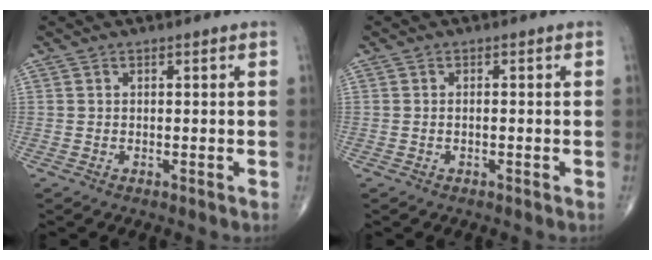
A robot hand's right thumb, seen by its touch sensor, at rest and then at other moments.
{"total": 0.8, "force": [-0.2, 0.3, 0.7], "torque": [-0.017, 0.007, -0.002]}